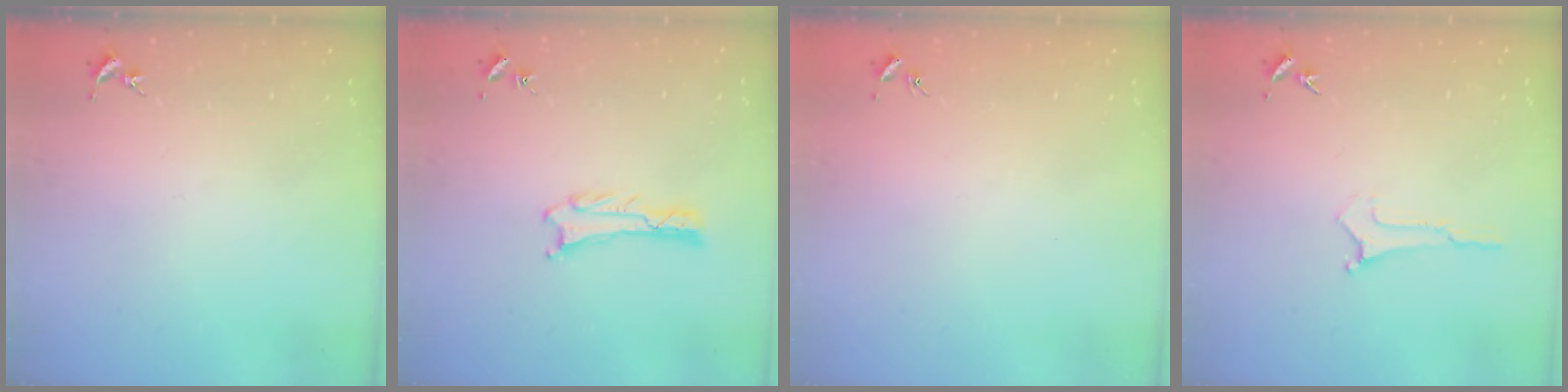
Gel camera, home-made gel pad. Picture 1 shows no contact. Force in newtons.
{"total": 0.8, "press": 0.7, "slide": 0.1}
{"total": 0.0}
{"total": 0.0}